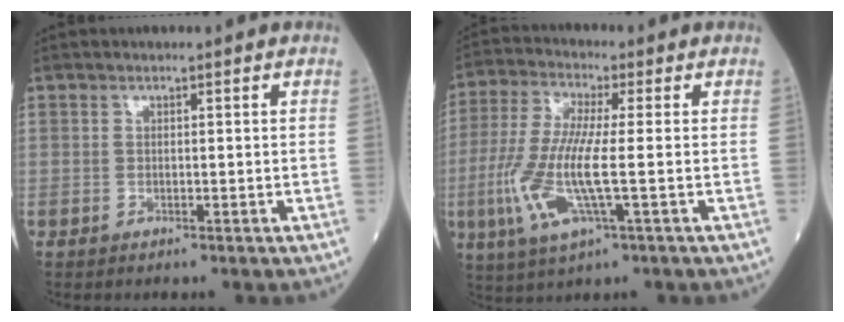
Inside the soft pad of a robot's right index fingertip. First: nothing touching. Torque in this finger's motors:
{"motor_torque": [0.50, -0.45, 0.64, 0.21]}